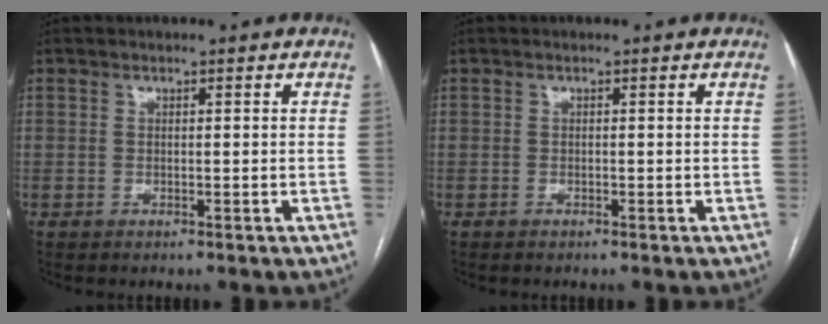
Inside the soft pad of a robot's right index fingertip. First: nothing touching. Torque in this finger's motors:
{"motor_torque": [0.05, 0.21, 0.00, -0.03]}